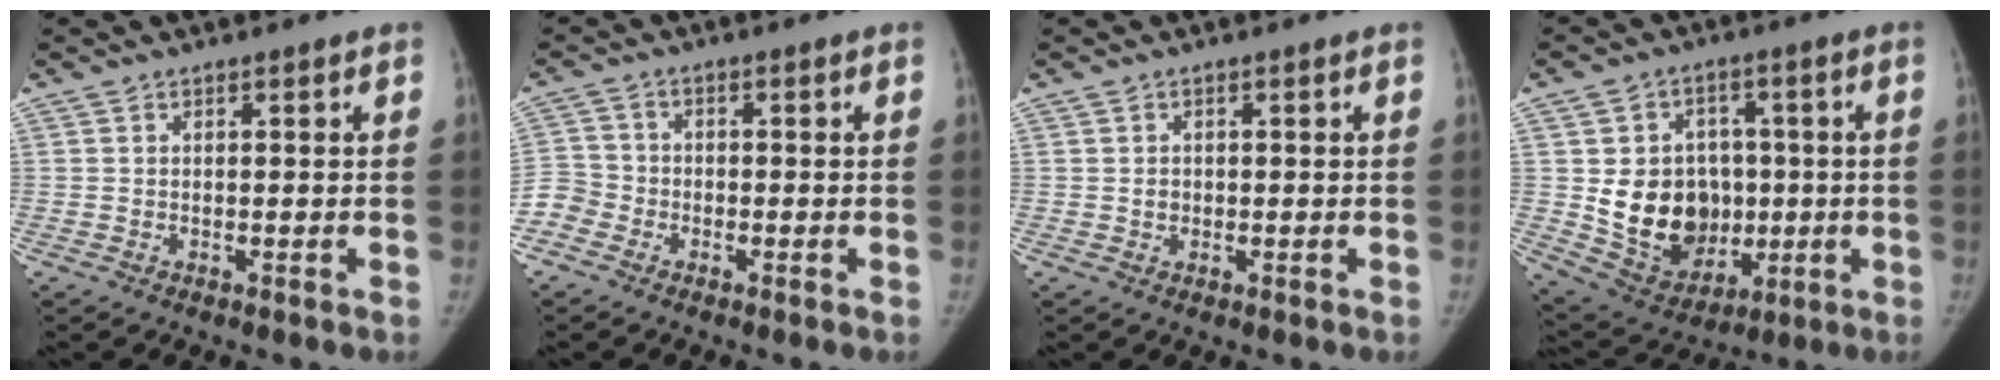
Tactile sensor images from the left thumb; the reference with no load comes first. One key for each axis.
{"total": 4.5, "fx": -2.6, "fy": 3.6, "fz": 0.7, "tx": -0.001, "ty": 0.011, "tz": -0.061}
{"total": 1.1, "fx": 0.1, "fy": 1.1, "fz": 0.3, "tx": 0.000, "ty": 0.003, "tz": 0.002}
{"total": 15.6, "fx": -0.5, "fy": 12.8, "fz": 9.0, "tx": -0.098, "ty": 0.002, "tz": 0.017}